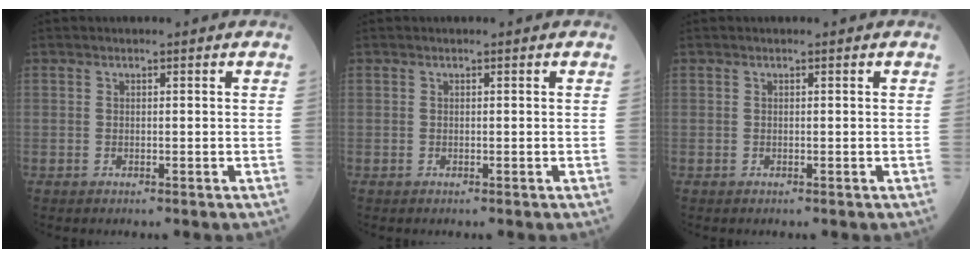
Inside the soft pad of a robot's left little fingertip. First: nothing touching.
{"total": 0.0}
{"total": 0.0}